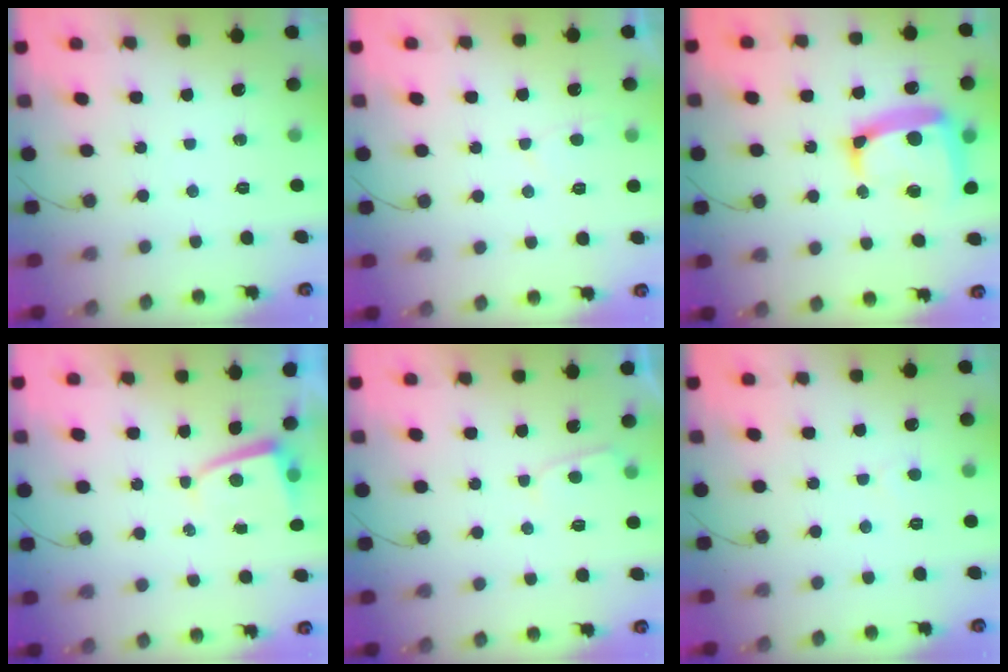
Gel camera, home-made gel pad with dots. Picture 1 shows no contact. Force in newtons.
{"total": 2.8, "press": 2.7, "slide": 0.3}
{"total": 15.1, "press": 14.9, "slide": 2.4}
{"total": 1.8, "press": 1.8, "slide": 0.3}
{"total": 2.3, "press": 2.3, "slide": 0.2}
{"total": 3.2, "press": 3.2, "slide": 0.3}